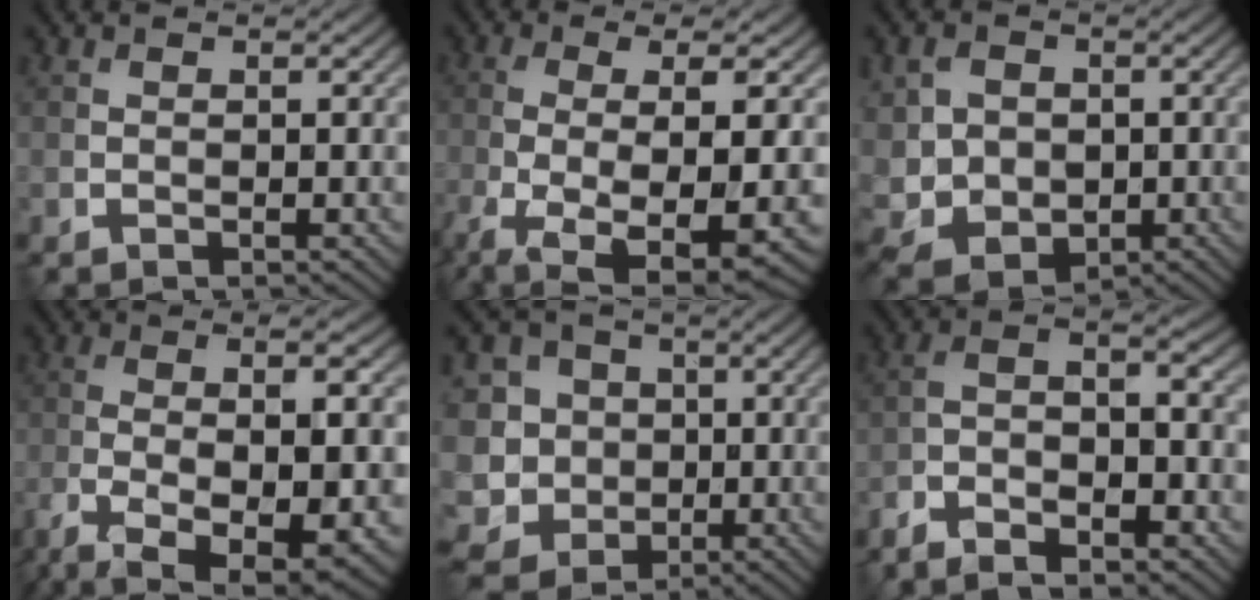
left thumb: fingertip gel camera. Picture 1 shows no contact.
{"total": 10.2, "force": [-3.8, 2.9, 9.0], "torque": [-0.162, -0.014, -0.057]}
{"total": 6.6, "force": [-0.1, 5.7, 3.3], "torque": [-0.097, -0.020, 0.003]}
{"total": 13.2, "force": [-6.1, 3.9, 11.1], "torque": [-0.212, -0.017, -0.089]}
{"total": 9.1, "force": [-1.5, 8.3, 3.4], "torque": [-0.117, 0.001, -0.049]}
{"total": 7.8, "force": [-5.3, 1.9, 5.4], "torque": [-0.097, -0.005, -0.101]}